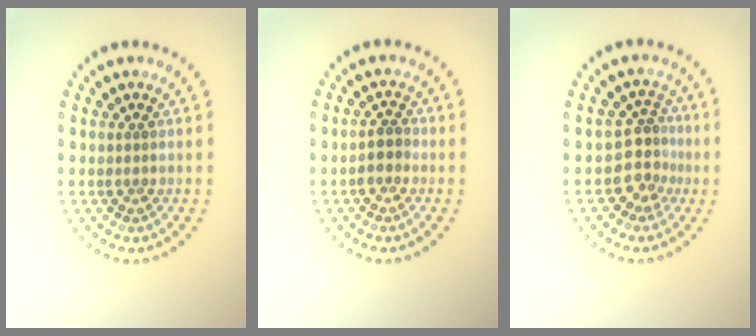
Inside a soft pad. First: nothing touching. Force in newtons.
{"total": 1.4, "press": 1.3, "slide": 0.7}
{"total": 3.0, "press": 2.2, "slide": 2.0}